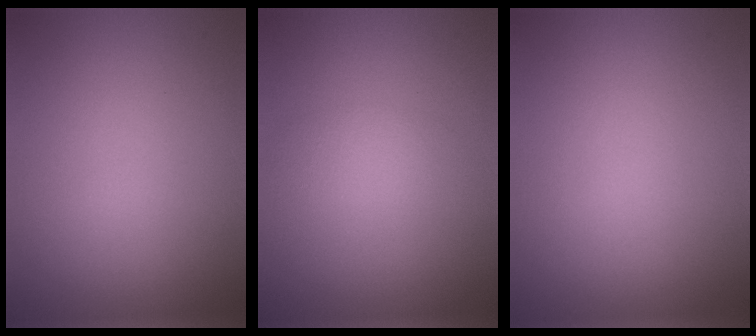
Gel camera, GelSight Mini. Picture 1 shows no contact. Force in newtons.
{"total": 1.4, "press": 1.4, "slide": 0.0}
{"total": 0.0}